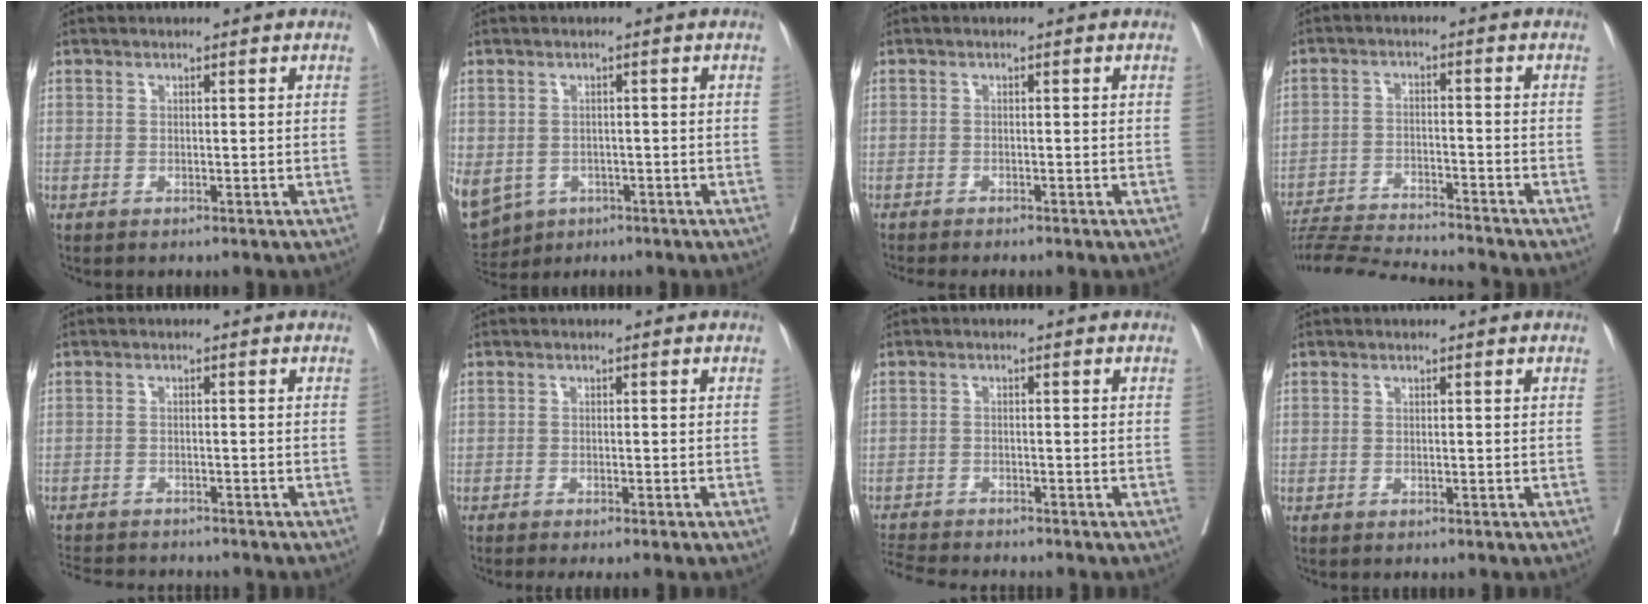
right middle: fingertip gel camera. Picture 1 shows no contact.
{"total": 19.8, "force": [-7.7, 16.4, 8.0], "torque": [-0.281, -0.014, -0.099]}
{"total": 4.4, "force": [-3.8, 0.5, 2.2], "torque": [-0.024, -0.007, -0.050]}
{"total": 13.6, "force": [-13.0, -1.0, 3.9], "torque": [-0.056, -0.012, -0.208]}
{"total": 8.7, "force": [-8.1, 1.5, 2.6], "torque": [-0.043, -0.005, -0.117]}
{"total": 3.7, "force": [-2.9, -0.2, 2.2], "torque": [-0.020, -0.006, -0.041]}
{"total": 6.1, "force": [-5.9, -0.2, 1.6], "torque": [-0.026, -0.018, -0.102]}
{"total": 0.0}